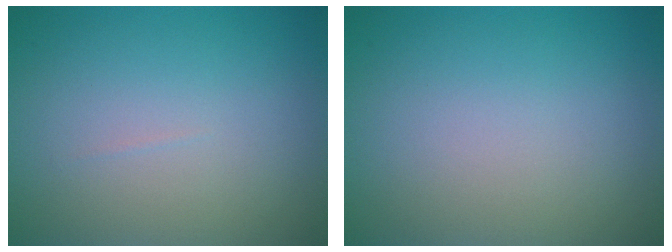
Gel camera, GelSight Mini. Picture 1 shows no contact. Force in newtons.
{"total": 0.0}